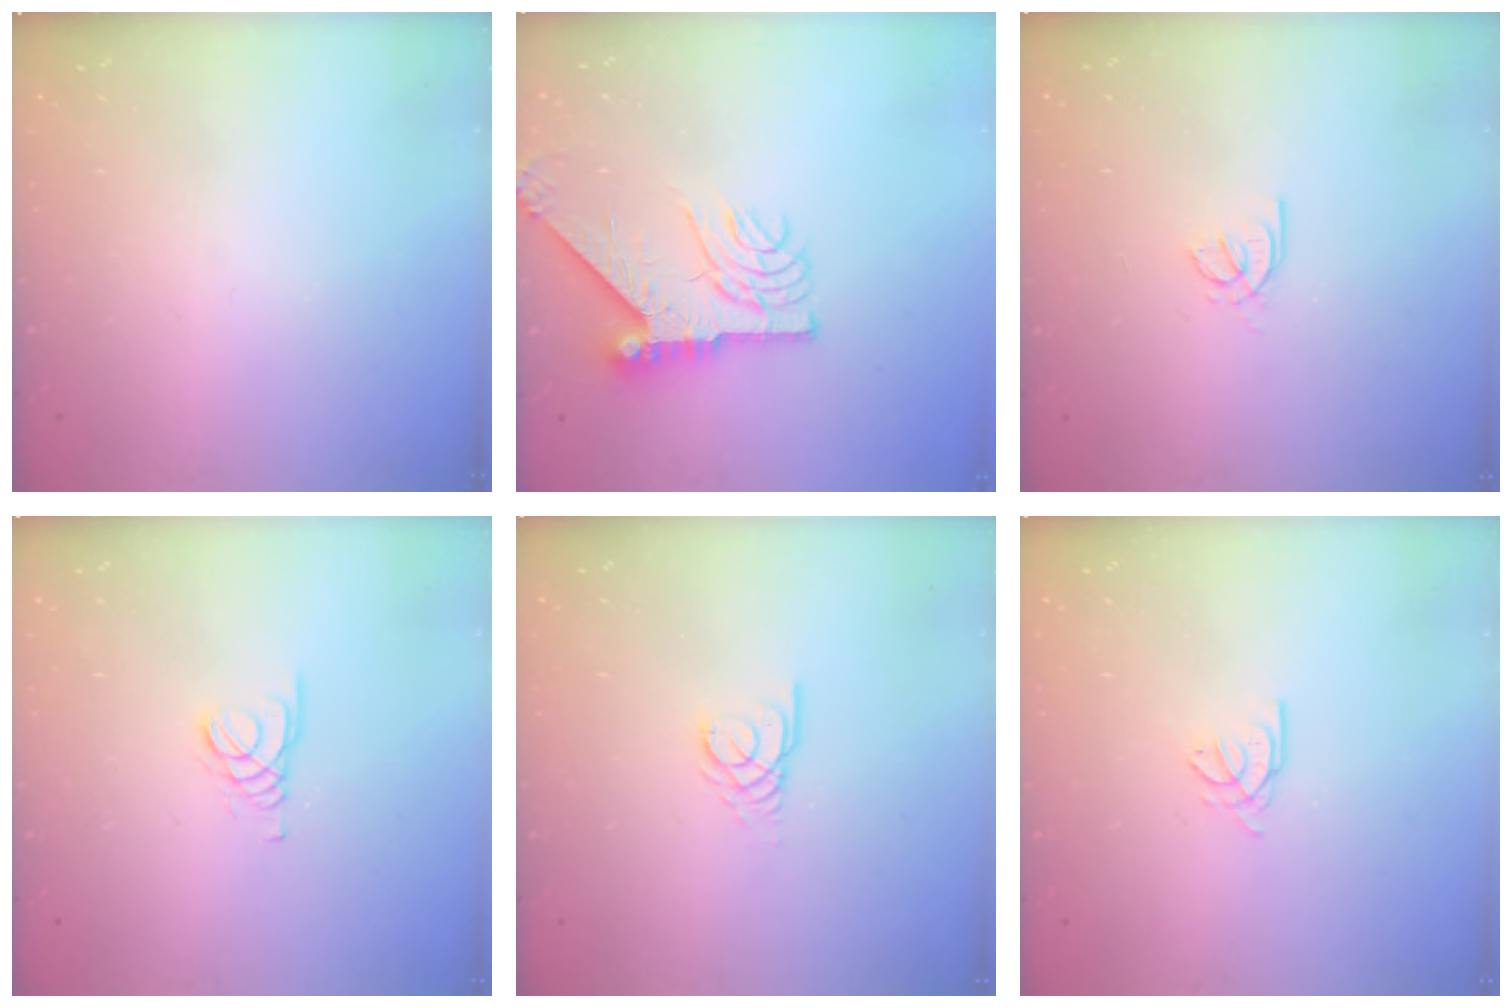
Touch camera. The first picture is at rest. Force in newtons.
{"total": 11.1, "press": 11.1, "slide": 1.3}
{"total": 2.1, "press": 2.1, "slide": 0.6}
{"total": 1.8, "press": 1.8, "slide": 0.2}
{"total": 2.4, "press": 2.4, "slide": 0.1}
{"total": 2.4, "press": 2.4, "slide": 0.1}